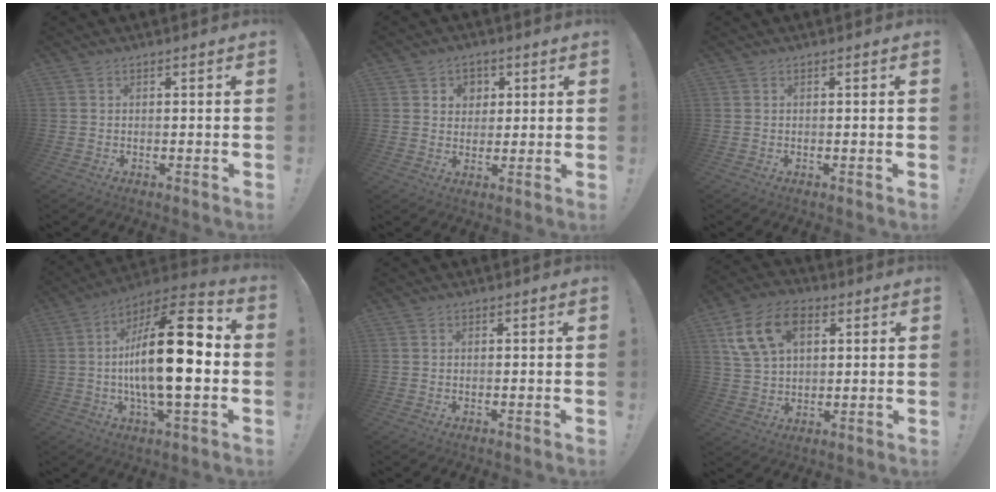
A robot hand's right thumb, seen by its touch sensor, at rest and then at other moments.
{"total": 5.1, "force": [1.6, 4.8, 0.9], "torque": [-0.006, -0.014, 0.029]}
{"total": 0.0}
{"total": 24.4, "force": [-1.0, 8.2, 23.0], "torque": [-0.396, 0.000, -0.029]}
{"total": 0.0}
{"total": 15.0, "force": [6.3, 10.0, 9.3], "torque": [-0.164, -0.011, 0.122]}